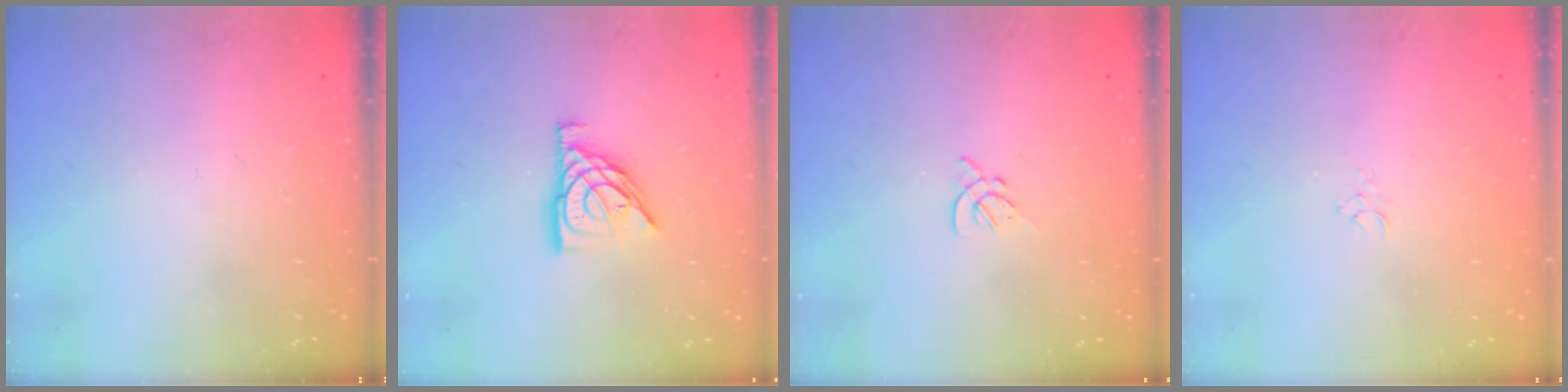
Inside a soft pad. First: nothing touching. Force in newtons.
{"total": 10.7, "press": 10.6, "slide": 1.2}
{"total": 2.0, "press": 1.9, "slide": 0.5}
{"total": 2.9, "press": 2.9, "slide": 0.3}